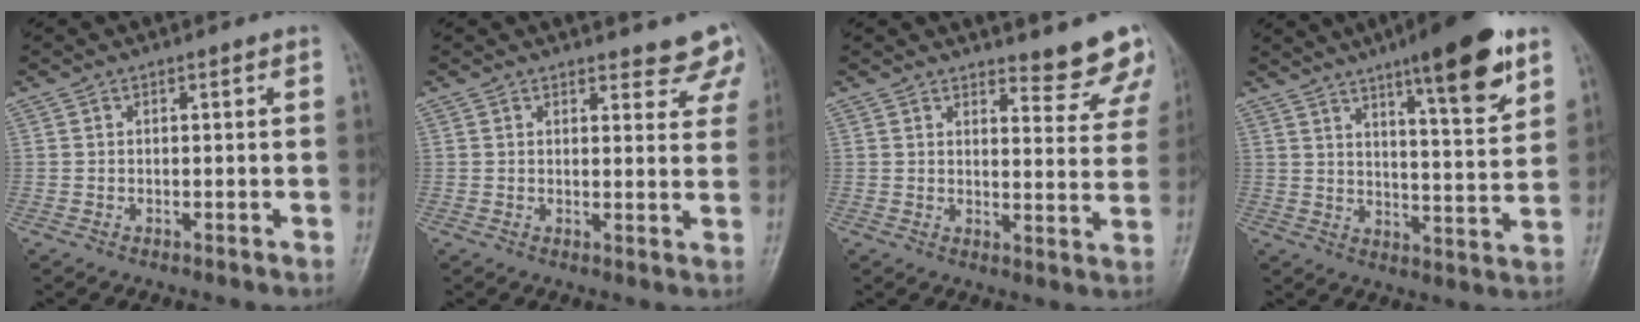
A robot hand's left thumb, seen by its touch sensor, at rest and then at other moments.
{"total": 7.0, "force": [6.4, 2.4, 1.6], "torque": [0.027, -0.030, 0.053]}
{"total": 8.5, "force": [7.8, 2.2, 2.4], "torque": [0.008, -0.060, 0.085]}
{"total": 15.6, "force": [9.5, 3.2, 12.0], "torque": [-0.152, -0.049, 0.142]}